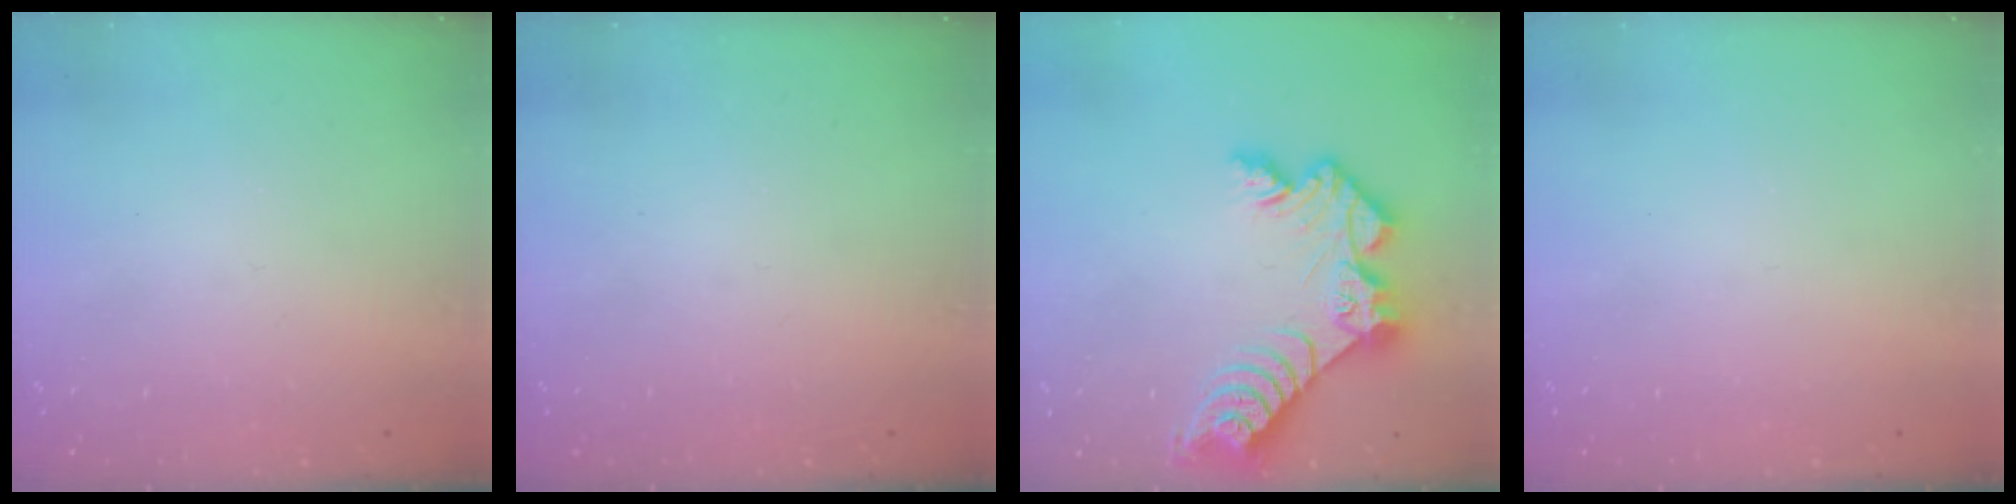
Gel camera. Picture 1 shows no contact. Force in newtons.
{"total": 0.0}
{"total": 12.4, "press": 12.3, "slide": 1.4}
{"total": 0.0}